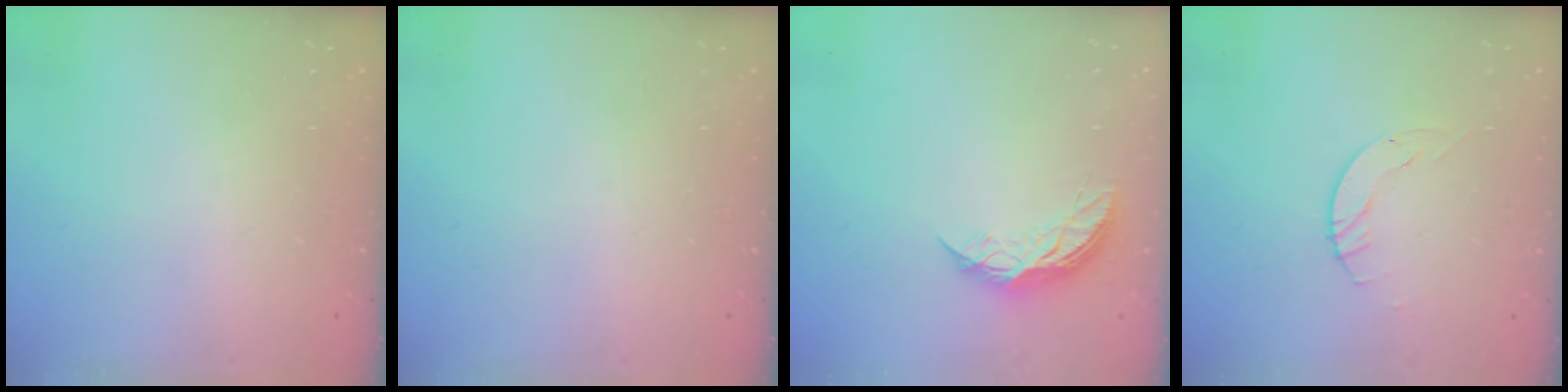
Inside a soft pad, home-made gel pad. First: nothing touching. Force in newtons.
{"total": 0.0}
{"total": 8.8, "press": 8.8, "slide": 0.5}
{"total": 3.1, "press": 3.1, "slide": 0.4}